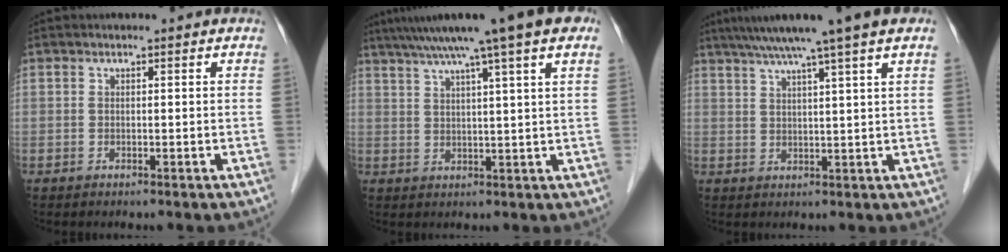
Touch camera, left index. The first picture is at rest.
{"total": 13.8, "force": [9.4, -0.8, 10.1], "torque": [-0.156, 0.043, 0.123]}
{"total": 9.9, "force": [7.0, -1.7, 6.8], "torque": [-0.107, 0.026, 0.098]}